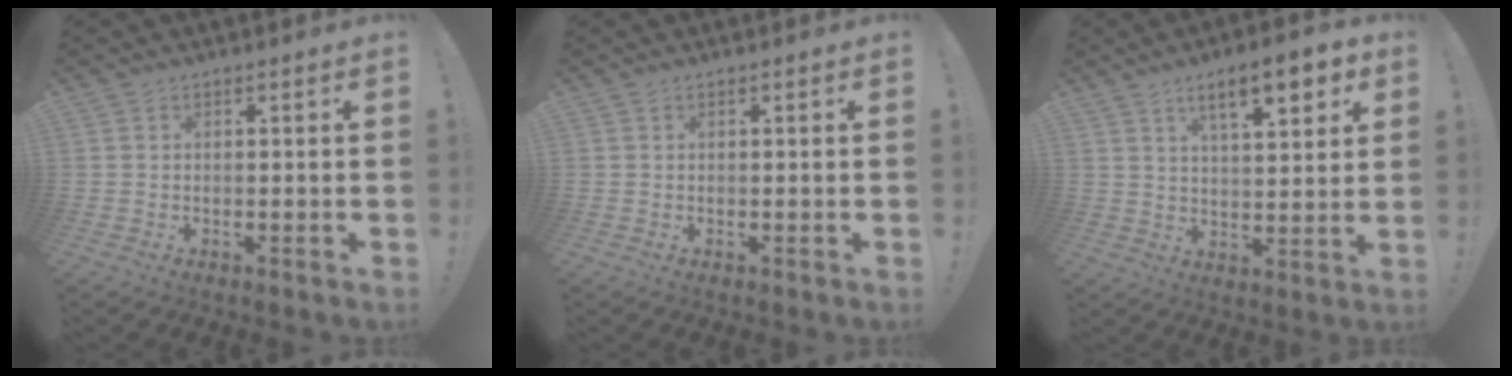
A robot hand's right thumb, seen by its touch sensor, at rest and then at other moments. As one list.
[{"total": 0.0}, {"total": 11.6, "force": [6.4, 3.0, 9.2], "torque": [-0.136, -0.025, 0.102]}]